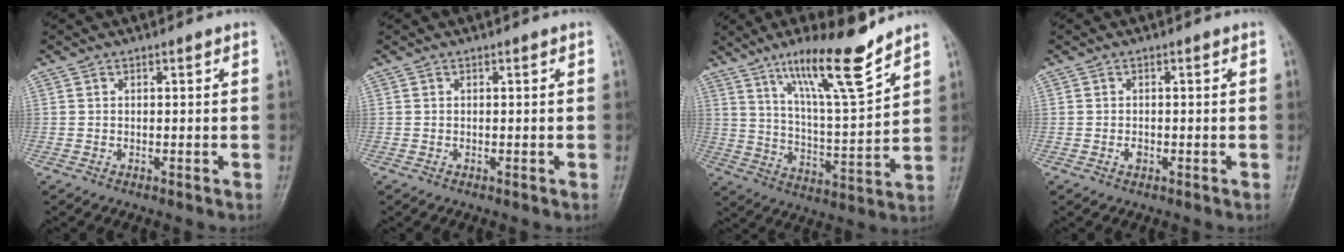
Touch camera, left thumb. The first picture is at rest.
{"total": 0.0}
{"total": 15.1, "force": [10.7, 2.0, 10.5], "torque": [-0.169, -0.067, 0.190]}
{"total": 1.3, "force": [-0.4, 0.9, 0.8], "torque": [-0.010, 0.001, -0.007]}